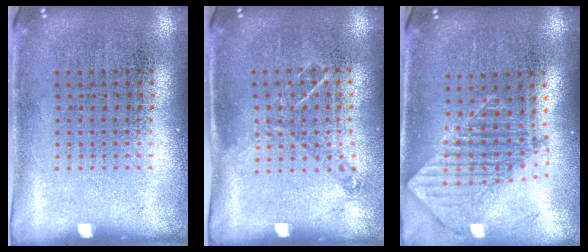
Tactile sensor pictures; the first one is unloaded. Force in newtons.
{"total": 0.8, "press": 0.8, "slide": 0.2}
{"total": 1.6, "press": 1.3, "slide": 0.9}